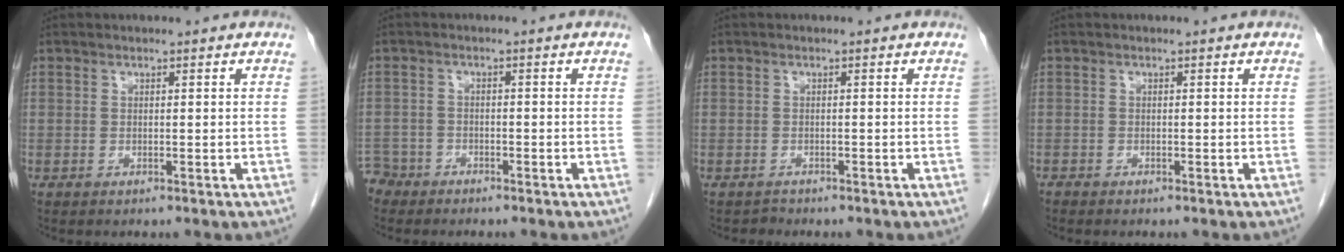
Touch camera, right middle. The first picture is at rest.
{"total": 3.6, "force": [-3.1, 1.7, -0.6], "torque": [0.009, 0.001, -0.065]}
{"total": 0.6, "force": [-0.5, 0.1, -0.4], "torque": [0.001, -0.004, -0.010]}
{"total": 0.5, "force": [-0.5, 0.1, 0.0], "torque": [-0.008, -0.002, -0.014]}